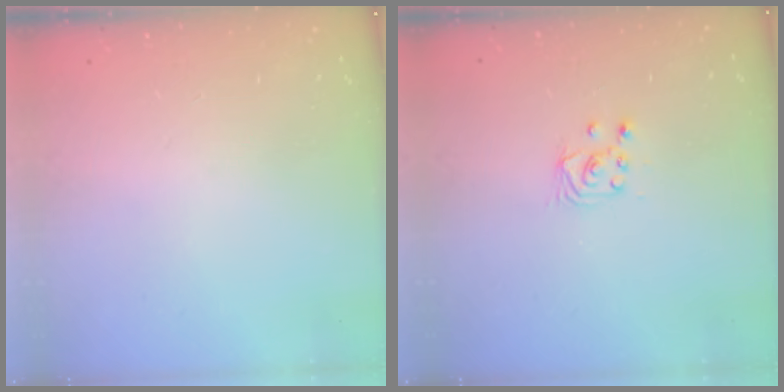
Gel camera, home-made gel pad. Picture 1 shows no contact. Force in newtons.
{"total": 3.0, "press": 3.0, "slide": 0.3}